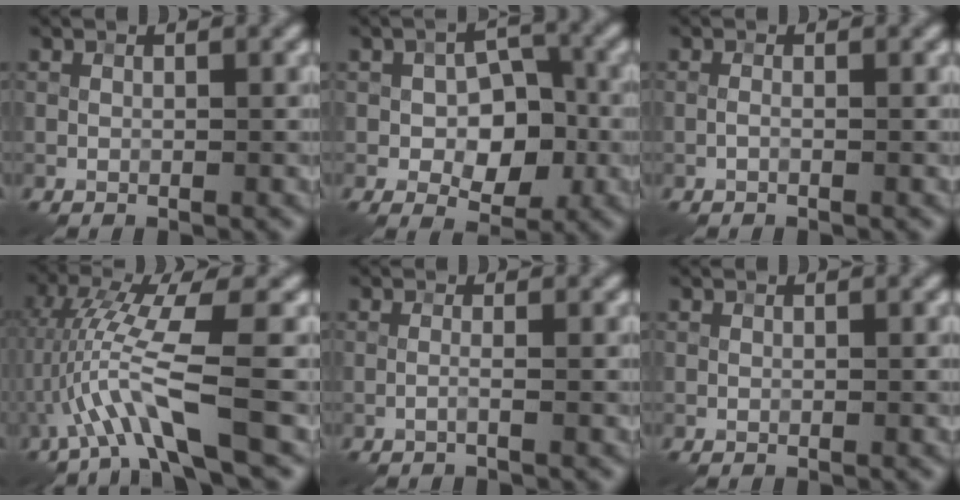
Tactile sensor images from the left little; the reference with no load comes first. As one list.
[{"total": 6.2, "force": [-1.0, 4.0, 4.7], "torque": [-0.066, -0.002, -0.020]}, {"total": 0.5, "force": [-0.3, 0.0, 0.4], "torque": [-0.011, 0.001, -0.007]}, {"total": 7.4, "force": [-2.2, 0.7, 7.1], "torque": [-0.147, 0.006, -0.037]}, {"total": 1.0, "force": [-0.3, 0.2, 0.9], "torque": [-0.013, -0.001, -0.015]}, {"total": 0.0}]